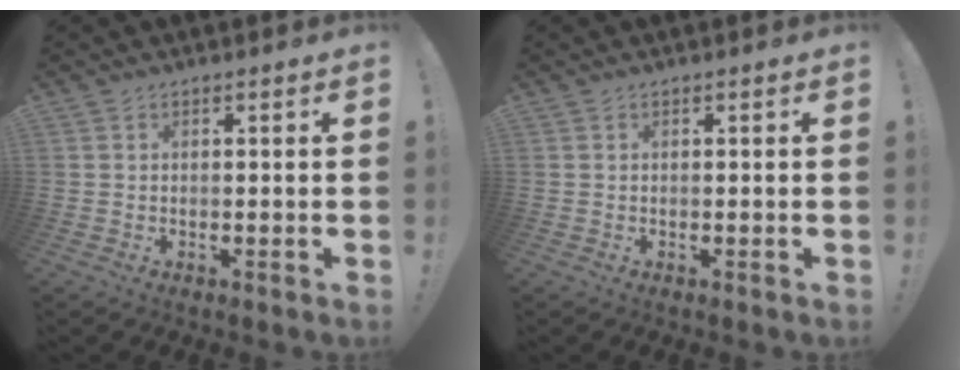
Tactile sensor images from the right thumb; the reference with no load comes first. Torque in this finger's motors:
{"motor_torque": [0.00, 0.00, 0.00, 0.00, 0.01]}